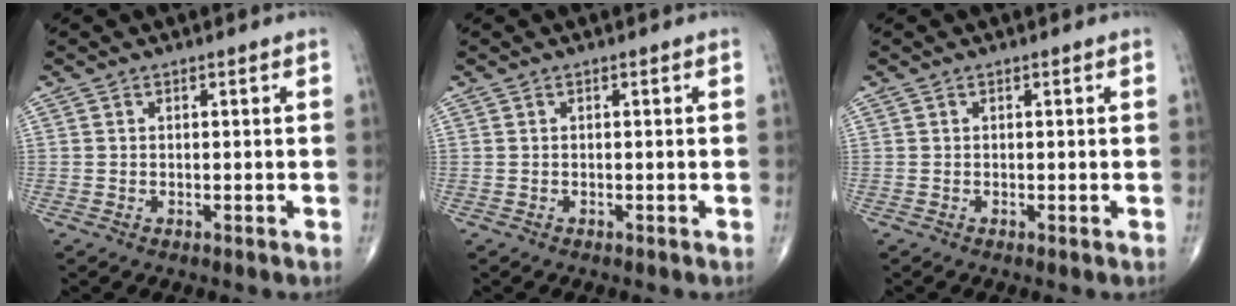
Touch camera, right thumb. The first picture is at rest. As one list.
[{"total": 0.0}, {"total": 0.0}]